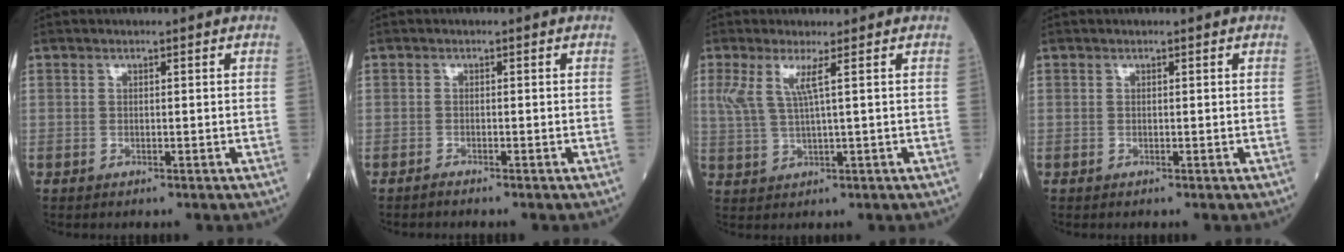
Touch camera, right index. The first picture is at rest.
{"total": 0.8, "force": [-0.7, -0.2, 0.1], "torque": [-0.004, -0.001, -0.016]}
{"total": 4.1, "force": [1.7, -0.2, 3.8], "torque": [-0.090, 0.007, 0.040]}
{"total": 0.0}